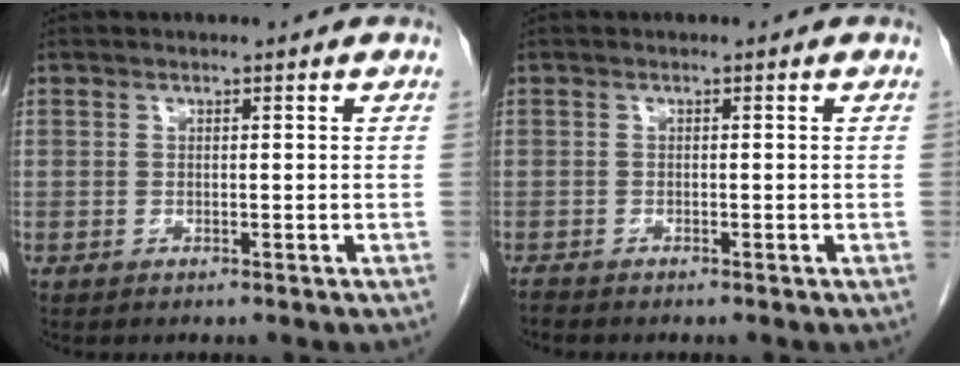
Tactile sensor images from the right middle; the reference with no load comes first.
{"total": 0.7, "force": [-0.7, 0.0, 0.0], "torque": [-0.009, -0.004, -0.017]}